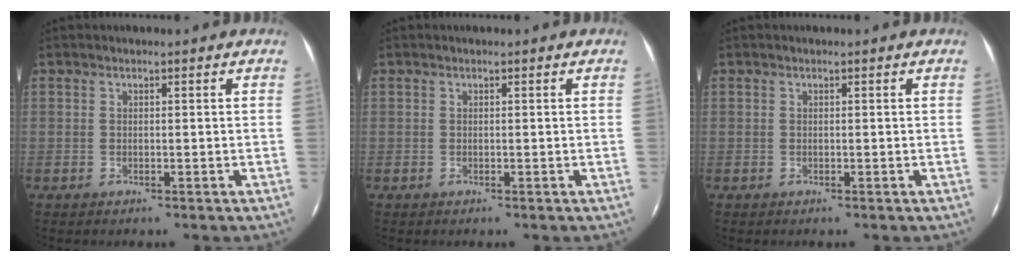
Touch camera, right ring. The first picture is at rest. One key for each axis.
{"total": 0.0}
{"total": 0.0}